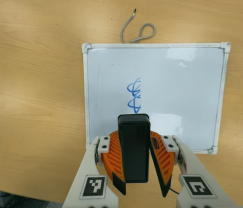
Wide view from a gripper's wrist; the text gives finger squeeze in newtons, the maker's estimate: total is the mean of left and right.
{"total": 10.4, "left": 9.7, "right": 11.0}